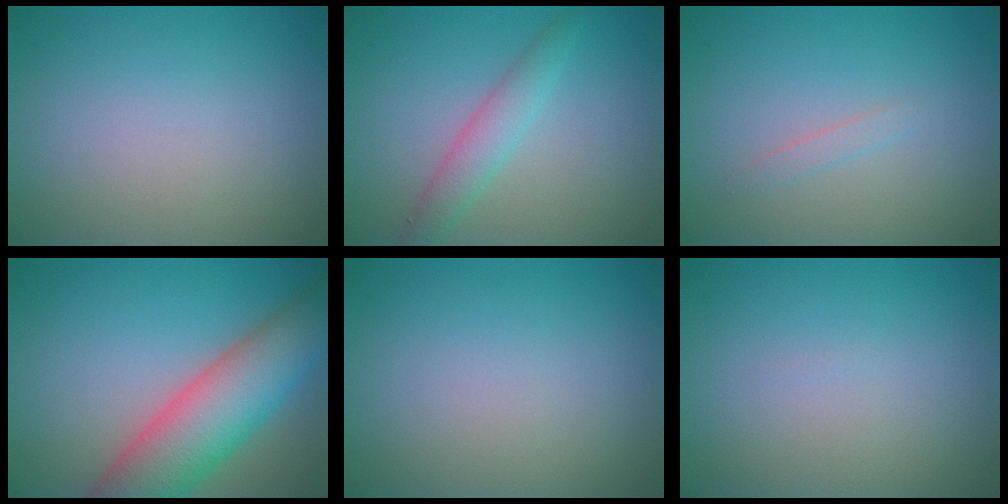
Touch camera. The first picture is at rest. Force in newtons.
{"total": 2.7, "press": 2.6, "slide": 0.1}
{"total": 0.8, "press": 0.8, "slide": 0.1}
{"total": 9.9, "press": 9.9, "slide": 0.5}
{"total": 0.0}
{"total": 0.0}